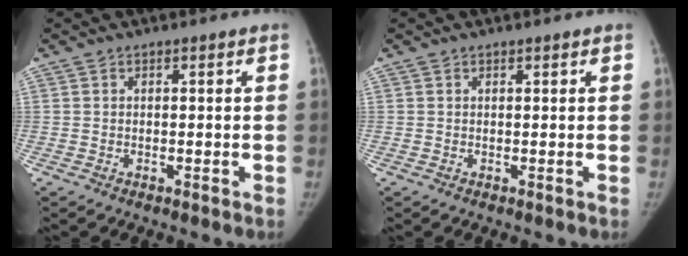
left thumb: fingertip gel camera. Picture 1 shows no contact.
{"total": 0.0}